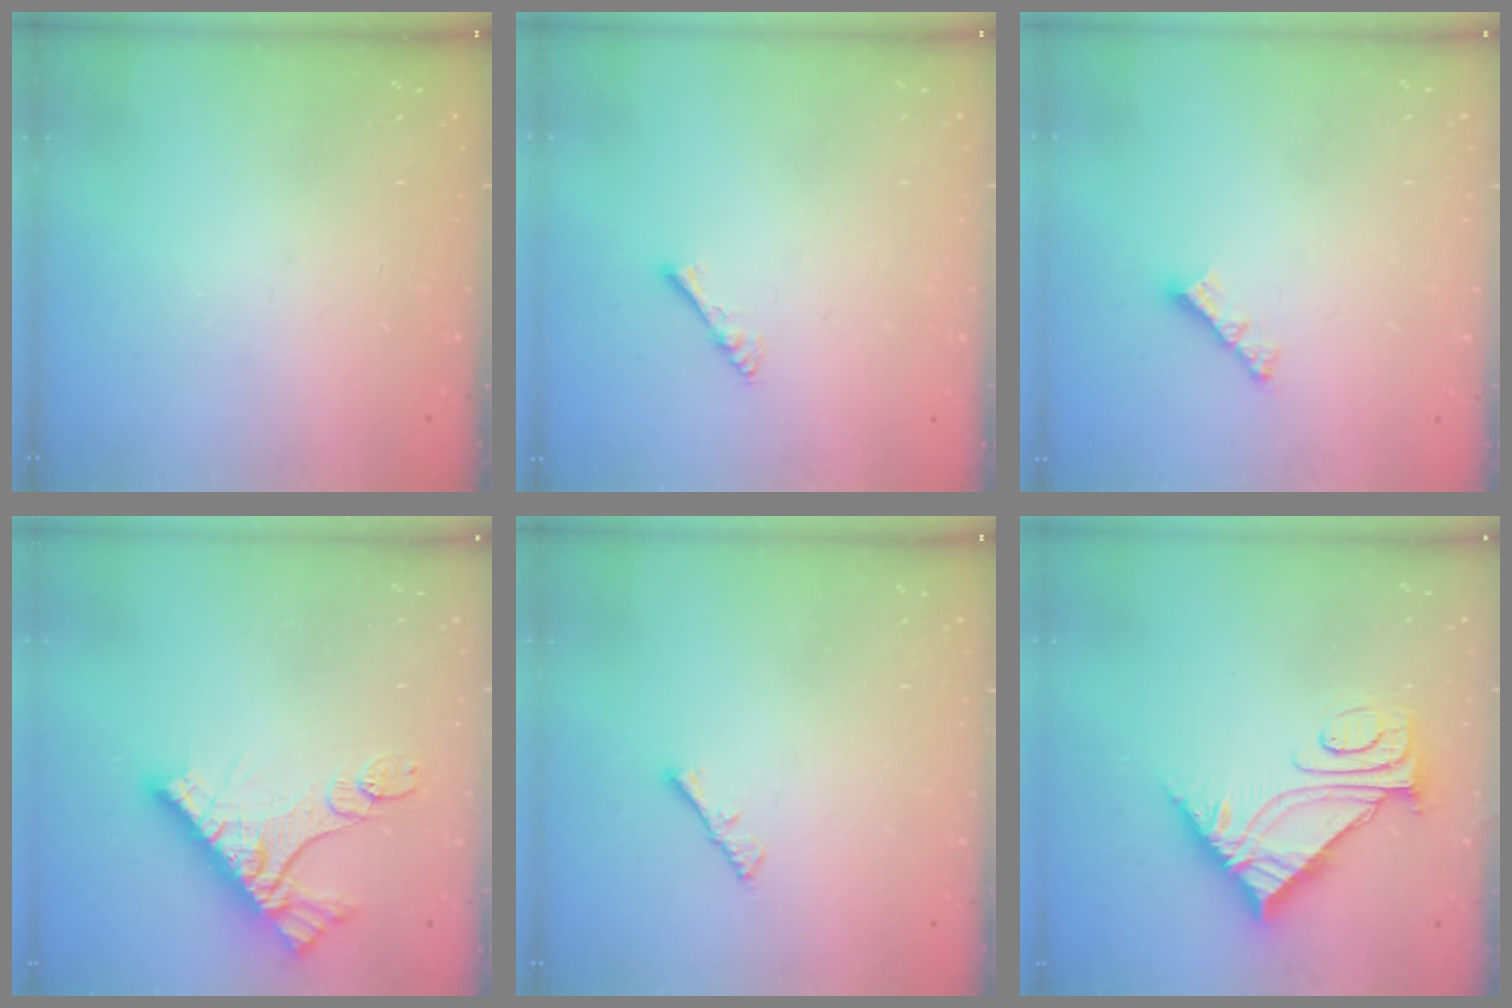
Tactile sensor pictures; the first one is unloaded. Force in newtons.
{"total": 4.0, "press": 3.9, "slide": 0.6}
{"total": 3.8, "press": 3.8, "slide": 0.2}
{"total": 11.4, "press": 11.4, "slide": 0.3}
{"total": 1.3, "press": 1.2, "slide": 0.4}
{"total": 9.0, "press": 8.9, "slide": 0.9}